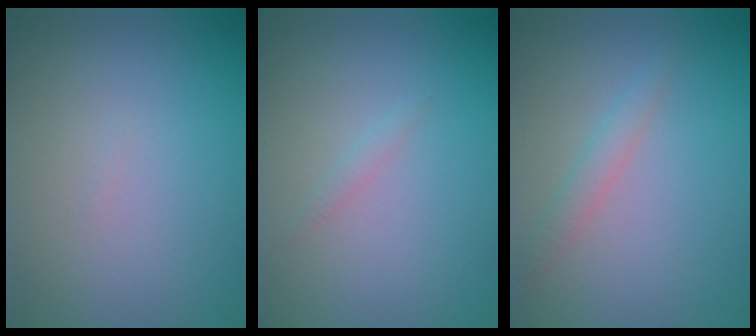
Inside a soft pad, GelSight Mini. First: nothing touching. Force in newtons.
{"total": 0.6, "press": 0.6, "slide": 0.1}
{"total": 1.0, "press": 1.0, "slide": 0.1}